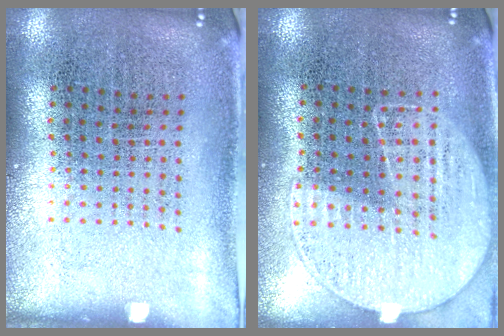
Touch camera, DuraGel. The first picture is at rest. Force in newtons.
{"total": 1.2, "press": 1.0, "slide": 0.6}